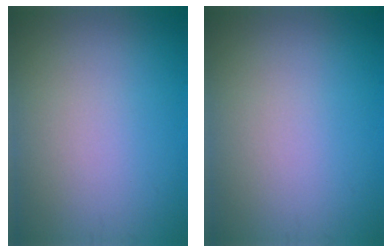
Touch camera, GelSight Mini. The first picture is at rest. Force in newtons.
{"total": 0.0}